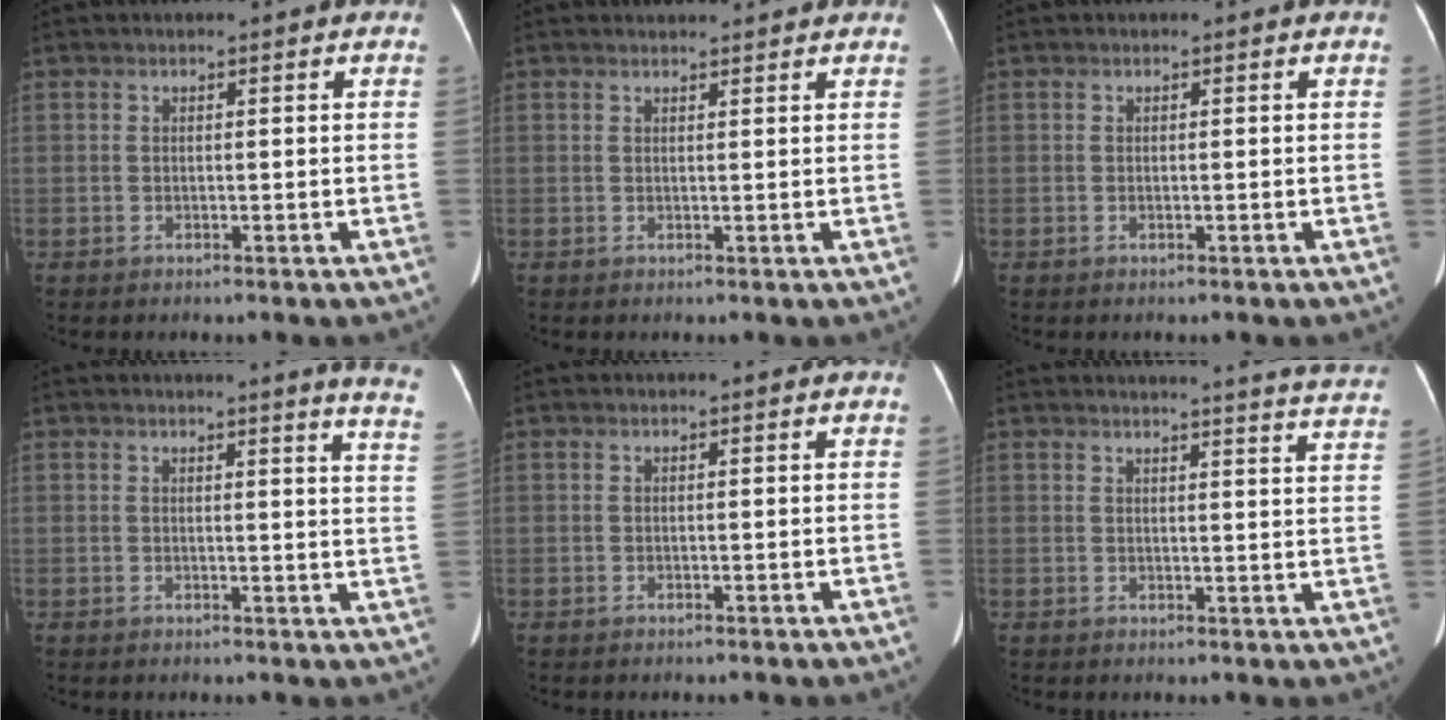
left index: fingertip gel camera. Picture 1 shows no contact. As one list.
[{"total": 3.2, "force": [3.2, 0.4, 0.4], "torque": [-0.013, 0.021, 0.040]}, {"total": 0.0}, {"total": 7.7, "force": [6.9, -1.2, 3.2], "torque": [-0.028, -0.060, 0.047]}, {"total": 0.0}, {"total": 16.3, "force": [15.8, -0.5, 3.7], "torque": [-0.040, -0.083, 0.159]}]